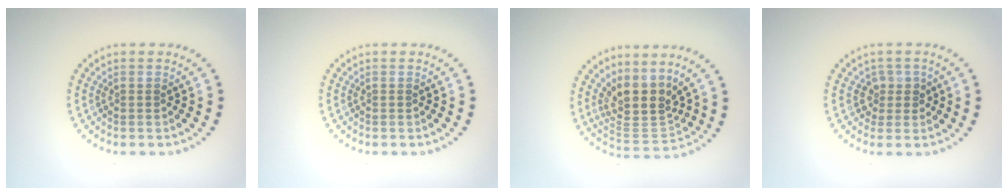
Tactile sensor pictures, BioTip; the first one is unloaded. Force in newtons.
{"total": 0.0}
{"total": 4.1, "press": 3.2, "slide": 2.6}
{"total": 1.5, "press": 1.3, "slide": 0.9}